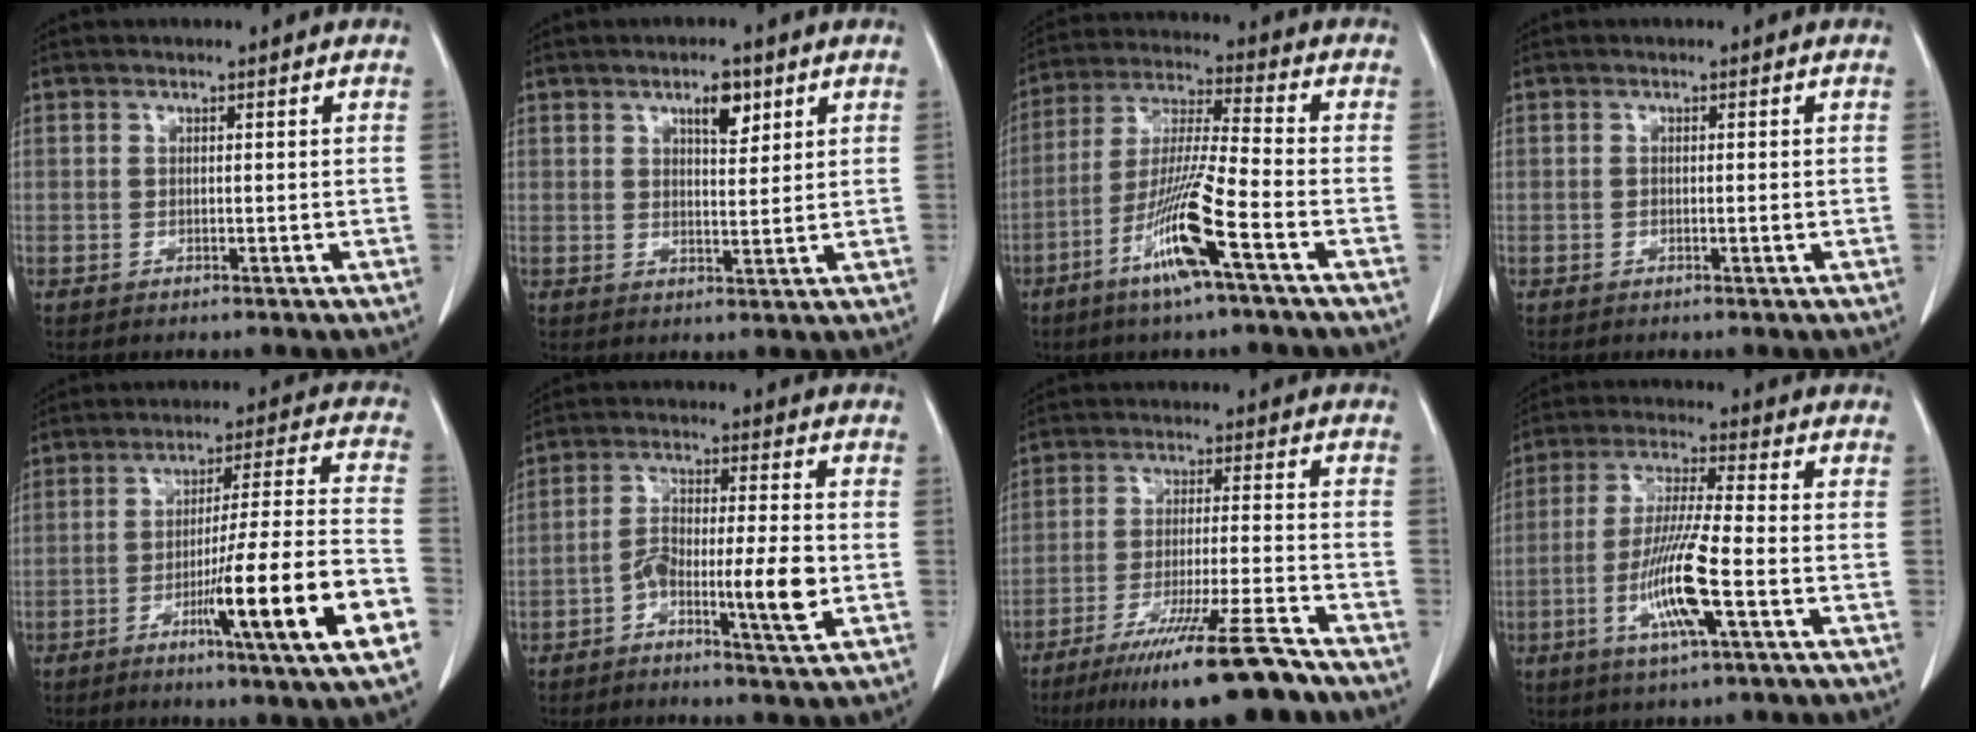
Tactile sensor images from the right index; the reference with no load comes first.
{"total": 4.5, "force": [2.5, 1.6, 3.3], "torque": [-0.051, -0.001, 0.040]}
{"total": 12.1, "force": [-5.9, -0.3, 10.6], "torque": [-0.212, -0.011, -0.115]}
{"total": 0.5, "force": [-0.2, 0.0, 0.5], "torque": [-0.008, -0.001, -0.001]}
{"total": 17.3, "force": [-6.9, -0.8, 15.9], "torque": [-0.233, -0.009, -0.105]}
{"total": 8.3, "force": [-2.9, 1.1, 7.7], "torque": [-0.140, 0.012, -0.050]}
{"total": 15.8, "force": [-11.9, 0.1, 10.4], "torque": [-0.158, -0.033, -0.193]}
{"total": 10.9, "force": [-3.6, 0.3, 10.3], "torque": [-0.205, -0.013, -0.071]}